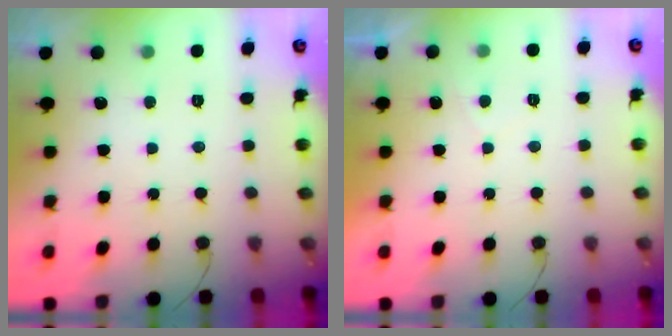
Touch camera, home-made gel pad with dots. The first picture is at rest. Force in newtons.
{"total": 0.9, "press": 0.7, "slide": 0.5}